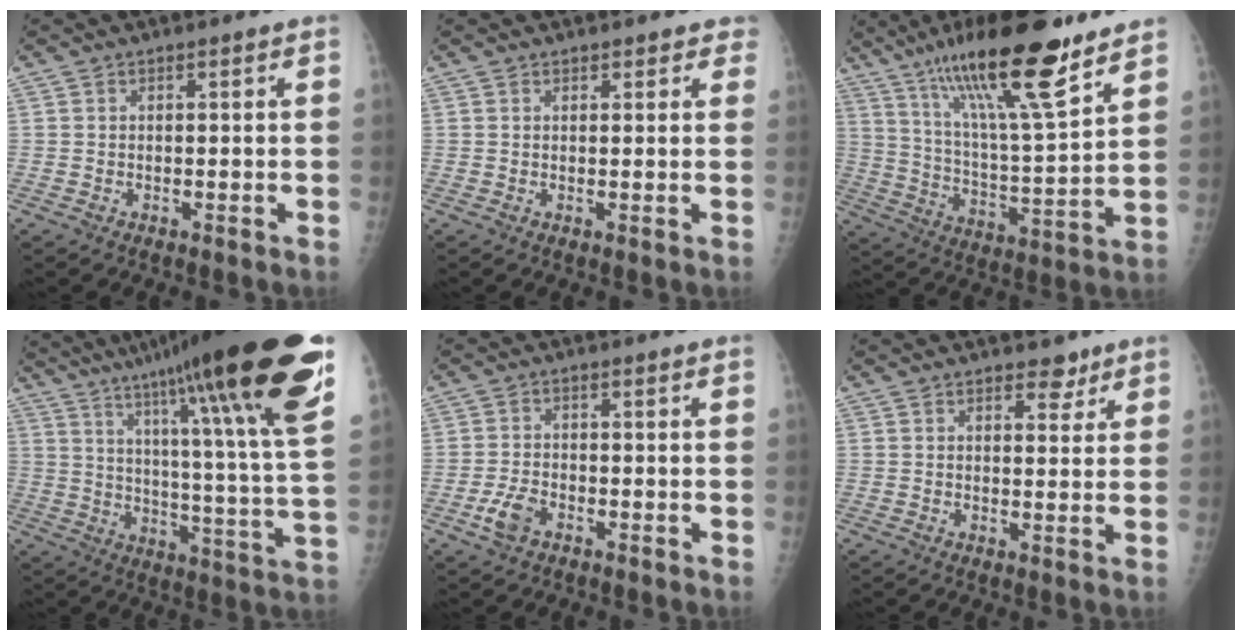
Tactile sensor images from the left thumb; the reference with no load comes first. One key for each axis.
{"total": 2.6, "fx": 2.2, "fy": 1.3, "fz": 0.4, "tx": 0.029, "ty": -0.006, "tz": 0.015}
{"total": 22.2, "fx": 14.9, "fy": 4.1, "fz": 15.9, "tx": -0.261, "ty": -0.059, "tz": 0.257}
{"total": 31.8, "fx": 20.5, "fy": 2.7, "fz": 24.1, "tx": -0.318, "ty": -0.072, "tz": 0.302}
{"total": 4.4, "fx": -2.2, "fy": 2.6, "fz": 2.7, "tx": -0.057, "ty": 0.010, "tz": -0.042}
{"total": 3.7, "fx": 2.6, "fy": 2.0, "fz": 1.6, "tx": 0.000, "ty": -0.014, "tz": 0.035}